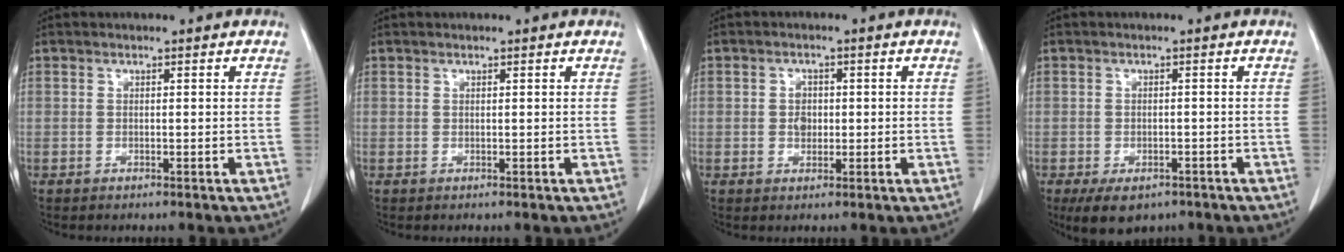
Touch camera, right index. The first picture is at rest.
{"total": 0.0}
{"total": 2.5, "force": [-0.1, 2.0, 1.5], "torque": [-0.023, 0.004, 0.001]}
{"total": 6.3, "force": [-4.2, 3.5, 3.0], "torque": [-0.047, -0.005, -0.059]}